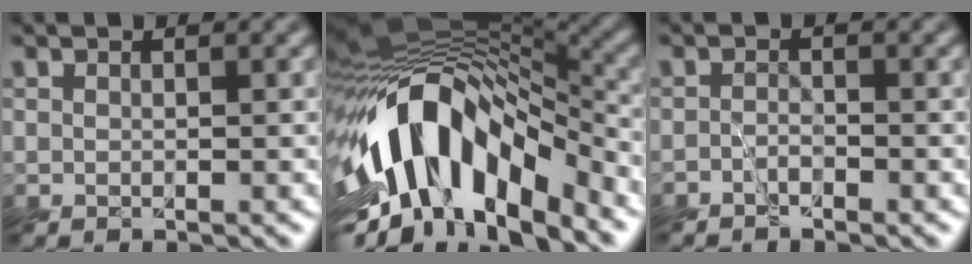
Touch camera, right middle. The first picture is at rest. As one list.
[{"total": 13.6, "force": [-6.6, 6.5, 10.0], "torque": [-0.169, 0.015, -0.121]}, {"total": 1.5, "force": [-1.4, 0.5, 0.4], "torque": [-0.004, -0.003, -0.032]}]